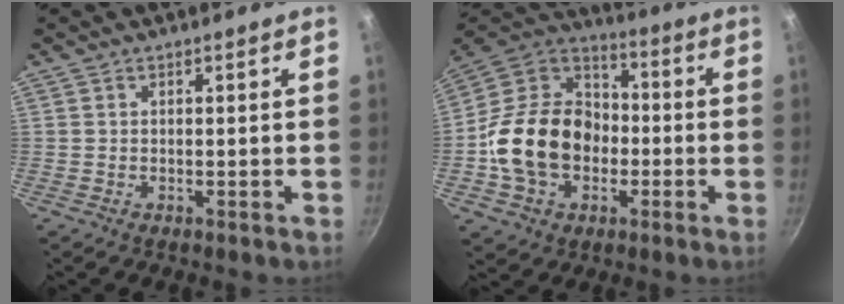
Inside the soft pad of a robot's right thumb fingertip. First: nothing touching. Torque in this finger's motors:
{"motor_torque": [1.72, 3.05, 1.11, -1.32, 0.16]}